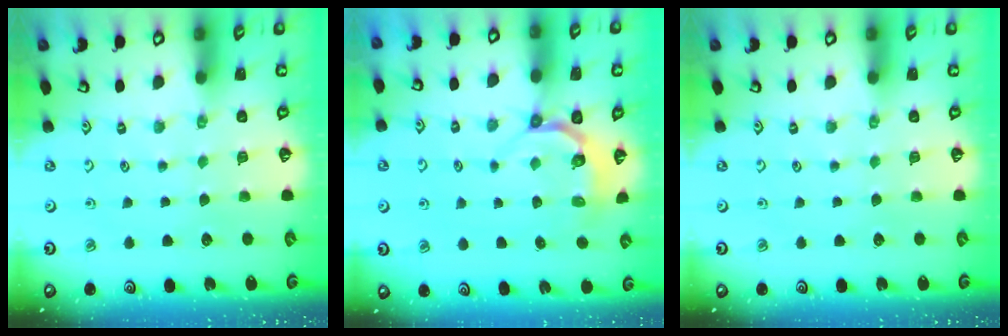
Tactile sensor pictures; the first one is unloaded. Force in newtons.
{"total": 4.5, "press": 3.7, "slide": 2.6}
{"total": 0.0}